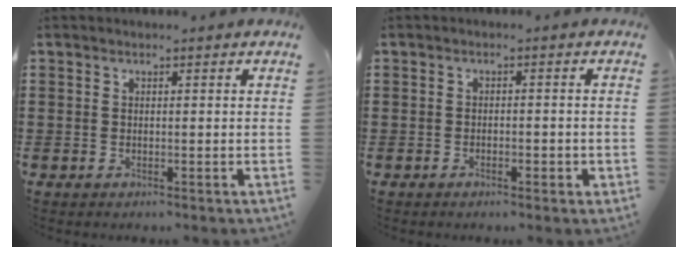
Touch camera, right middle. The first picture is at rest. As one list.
[{"total": 1.3, "force": [-0.9, 0.4, 0.9], "torque": [-0.018, -0.003, -0.016]}]